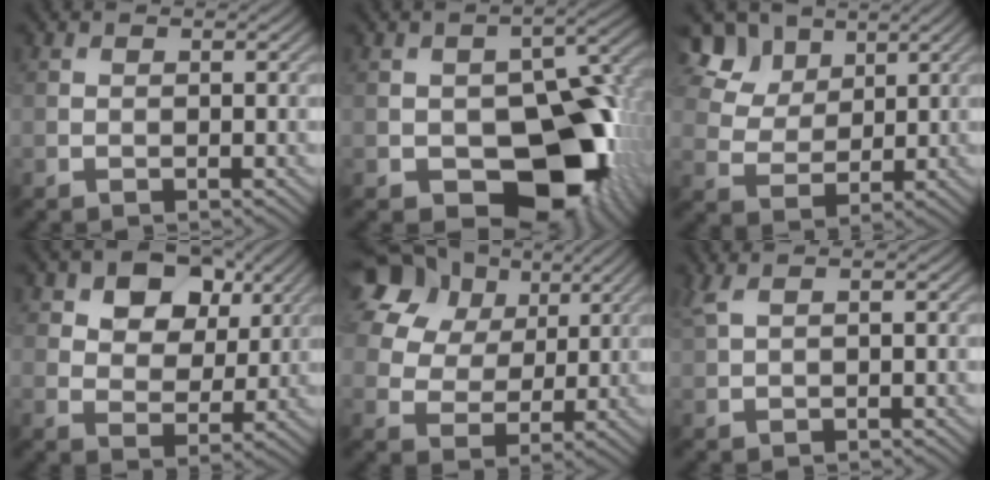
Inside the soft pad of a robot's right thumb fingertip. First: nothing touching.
{"total": 15.0, "force": [-5.1, 9.0, 10.8], "torque": [-0.130, -0.012, -0.084]}
{"total": 9.3, "force": [5.8, 5.8, 4.4], "torque": [-0.140, 0.002, 0.113]}
{"total": 8.7, "force": [4.3, 5.7, 5.0], "torque": [-0.086, -0.008, 0.064]}
{"total": 16.6, "force": [8.6, 11.7, 8.2], "torque": [-0.236, 0.058, 0.189]}
{"total": 2.1, "force": [1.2, 0.6, 1.7], "torque": [-0.043, 0.011, 0.027]}